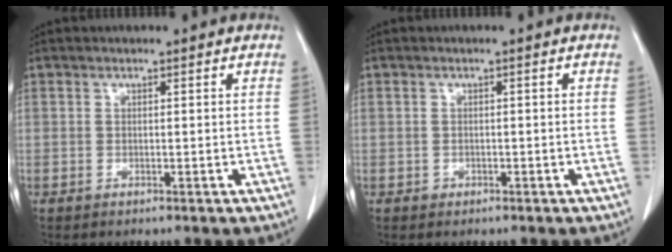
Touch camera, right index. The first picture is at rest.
{"total": 0.7, "force": [-0.3, 0.7, 0.1], "torque": [0.002, 0.003, -0.007]}